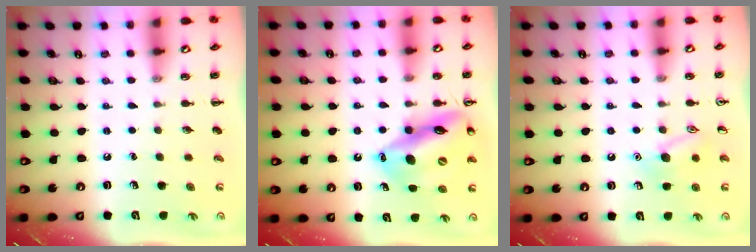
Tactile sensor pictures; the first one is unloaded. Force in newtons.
{"total": 16.5, "press": 16.2, "slide": 2.7}
{"total": 9.9, "press": 9.9, "slide": 0.8}